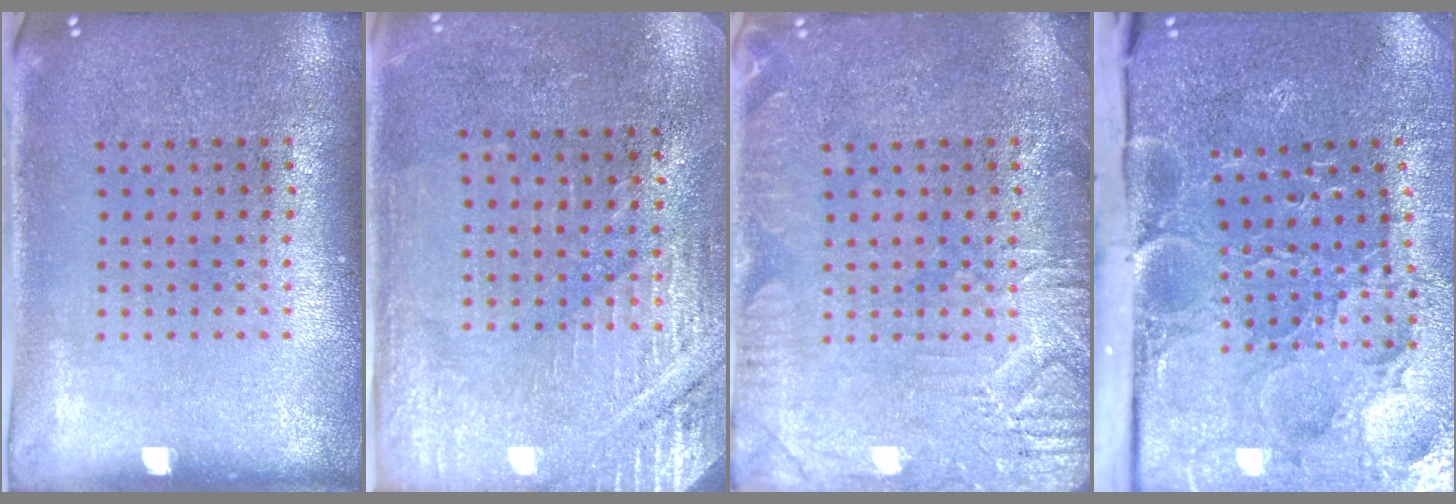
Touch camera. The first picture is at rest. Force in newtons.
{"total": 2.9, "press": 2.8, "slide": 0.7}
{"total": 3.5, "press": 3.5, "slide": 0.4}
{"total": 4.1, "press": 3.7, "slide": 1.7}